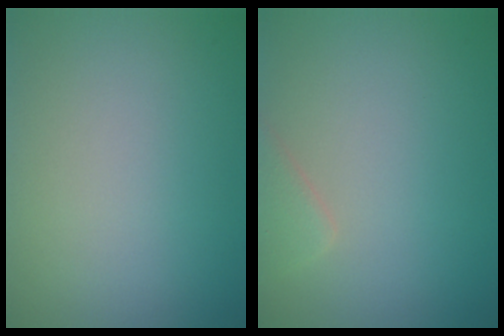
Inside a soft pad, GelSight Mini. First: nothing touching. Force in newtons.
{"total": 1.8, "press": 1.8, "slide": 0.1}